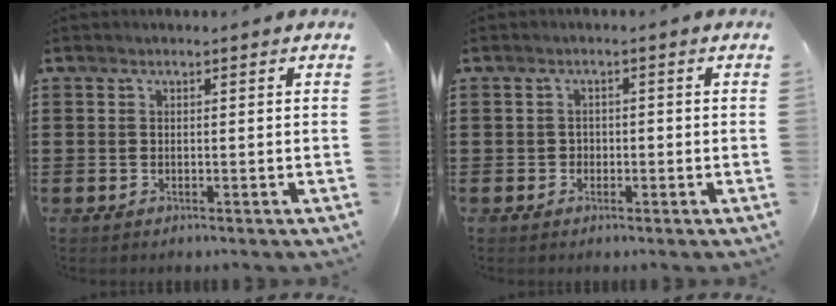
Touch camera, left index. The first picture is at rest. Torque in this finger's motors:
{"motor_torque": [0.19, 0.09, 0.01, 0.01]}